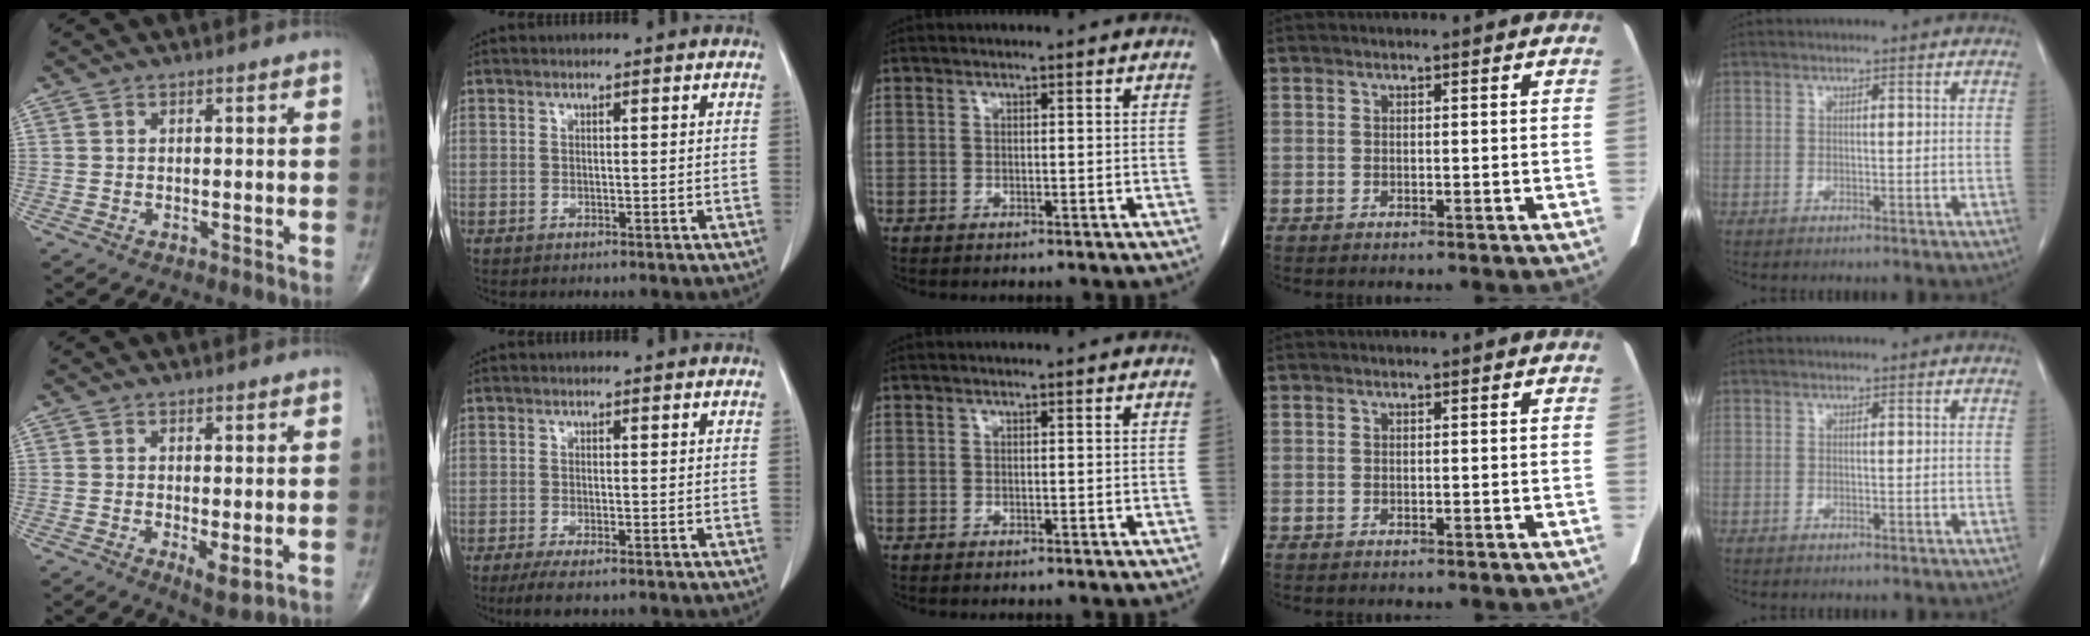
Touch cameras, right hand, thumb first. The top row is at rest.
{"thumb": {"total": 3.6, "force": [-0.6, 1.1, 3.4], "torque": [-0.054, -0.013, -0.007]}, "index": {"total": 4.1, "force": [-3.0, 0.9, 2.7], "torque": [-0.046, -0.010, -0.046]}}